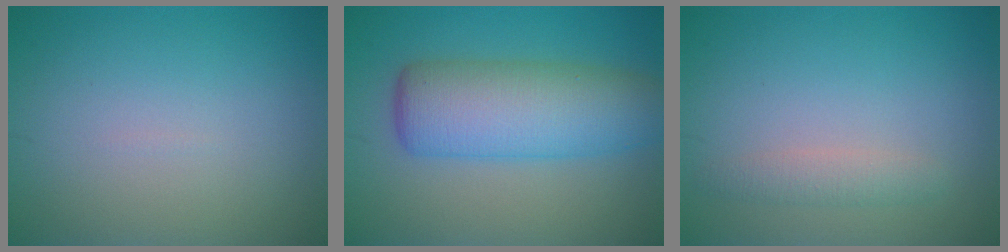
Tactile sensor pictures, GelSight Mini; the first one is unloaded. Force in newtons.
{"total": 7.8, "press": 7.8, "slide": 0.4}
{"total": 1.6, "press": 1.6, "slide": 0.0}